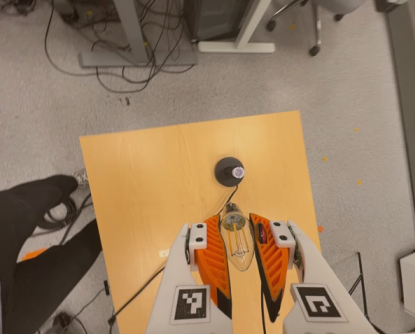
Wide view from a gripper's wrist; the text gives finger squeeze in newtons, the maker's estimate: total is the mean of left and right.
{"total": 23.4, "left": 26.2, "right": 20.5}